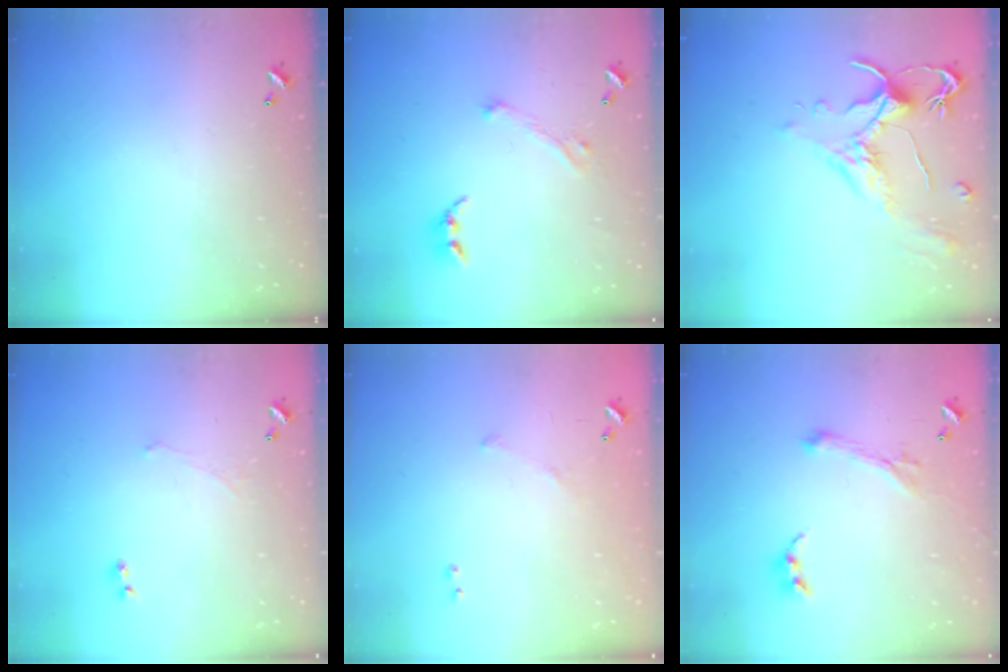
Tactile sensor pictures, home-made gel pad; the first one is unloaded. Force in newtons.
{"total": 2.9, "press": 2.8, "slide": 0.8}
{"total": 1.8, "press": 1.2, "slide": 1.3}
{"total": 1.1, "press": 0.7, "slide": 0.9}
{"total": 7.9, "press": 7.9, "slide": 0.7}
{"total": 1.1, "press": 0.6, "slide": 0.9}